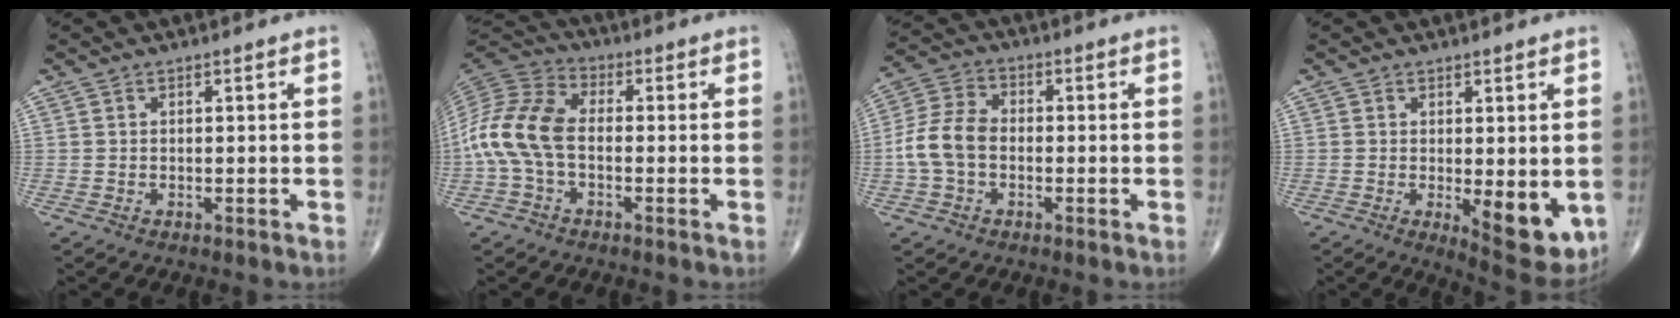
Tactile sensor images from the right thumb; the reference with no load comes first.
{"total": 12.0, "force": [-1.6, 7.2, 9.5], "torque": [-0.203, 0.033, -0.041]}
{"total": 8.4, "force": [-1.4, 5.8, 5.9], "torque": [-0.120, 0.027, -0.038]}
{"total": 9.5, "force": [-1.4, 3.6, 8.6], "torque": [-0.103, -0.025, -0.010]}